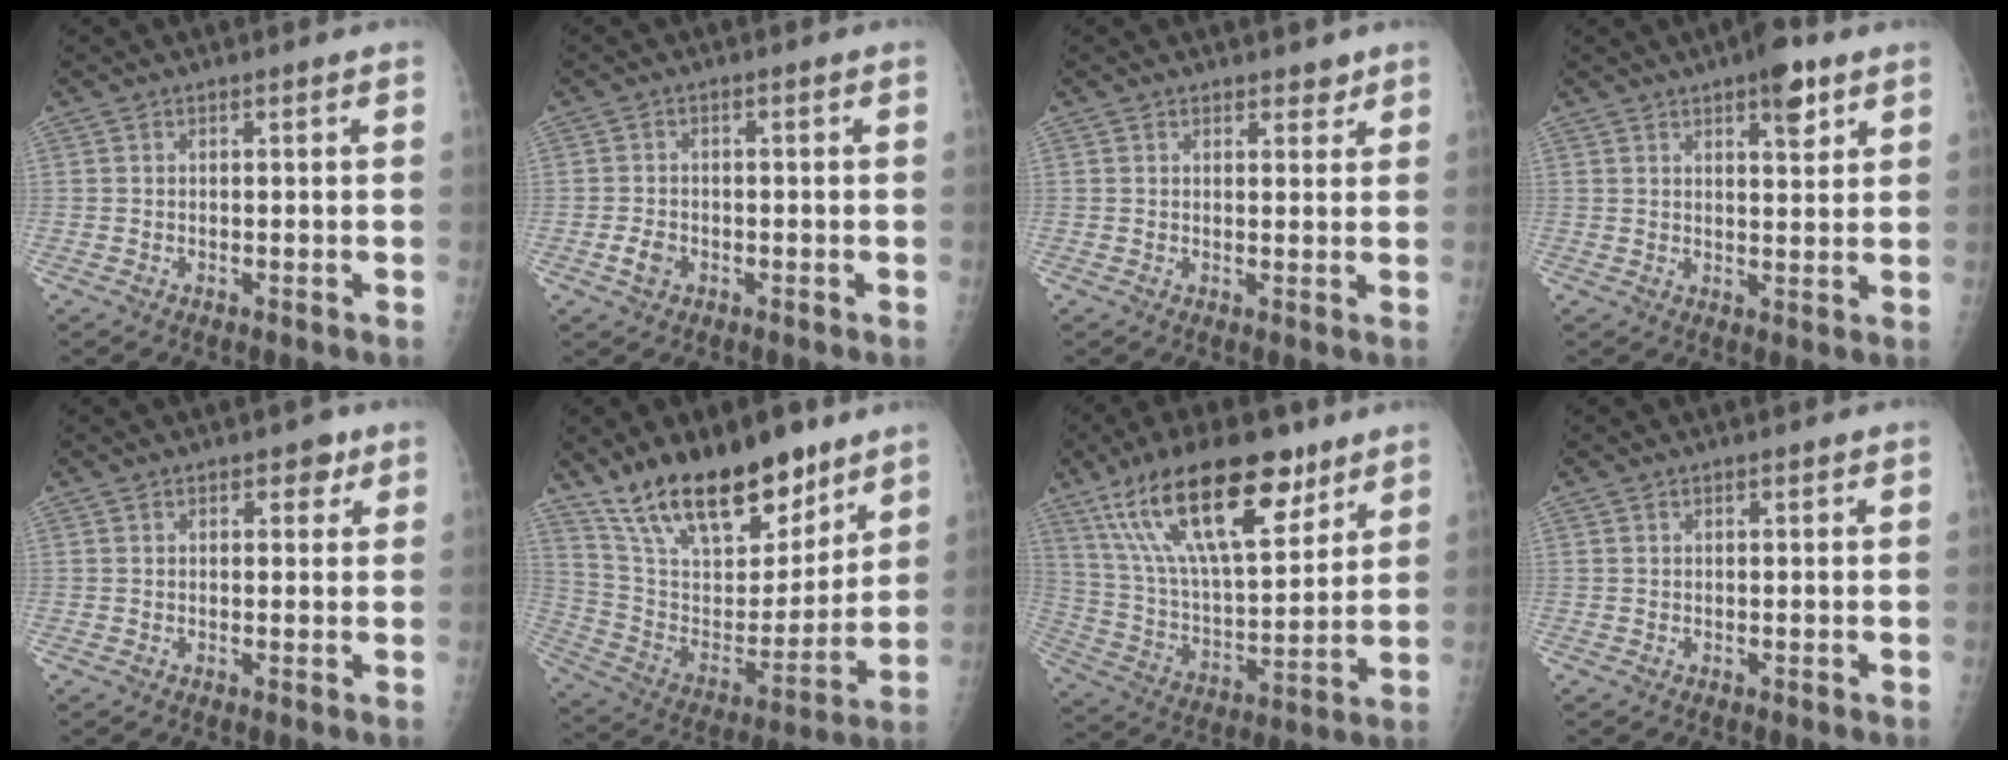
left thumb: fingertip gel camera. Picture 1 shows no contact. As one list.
[{"total": 2.8, "force": [-1.2, 2.1, 1.6], "torque": [-0.025, 0.006, -0.020]}, {"total": 2.4, "force": [1.8, 1.3, 0.8], "torque": [0.008, -0.010, 0.021]}, {"total": 6.5, "force": [3.8, 2.3, 4.8], "torque": [-0.052, -0.017, 0.049]}, {"total": 3.2, "force": [1.8, 1.9, 1.8], "torque": [-0.002, -0.005, 0.021]}, {"total": 23.3, "force": [16.7, 9.8, 12.9], "torque": [-0.177, -0.078, 0.290]}, {"total": 24.1, "force": [14.2, 9.4, 17.0], "torque": [-0.274, -0.037, 0.257]}, {"total": 0.7, "force": [0.5, 0.4, 0.5], "torque": [-0.006, -0.001, 0.006]}]